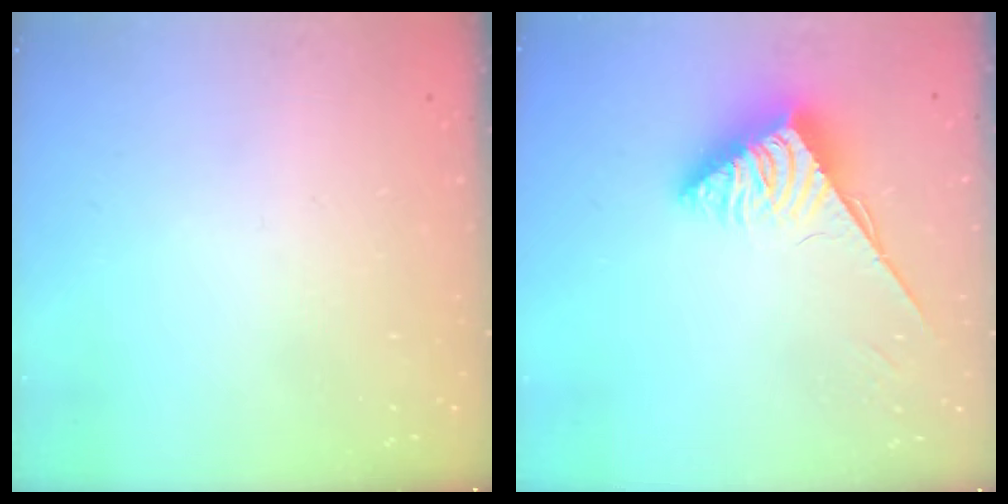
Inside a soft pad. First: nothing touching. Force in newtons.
{"total": 3.8, "press": 3.8, "slide": 0.5}